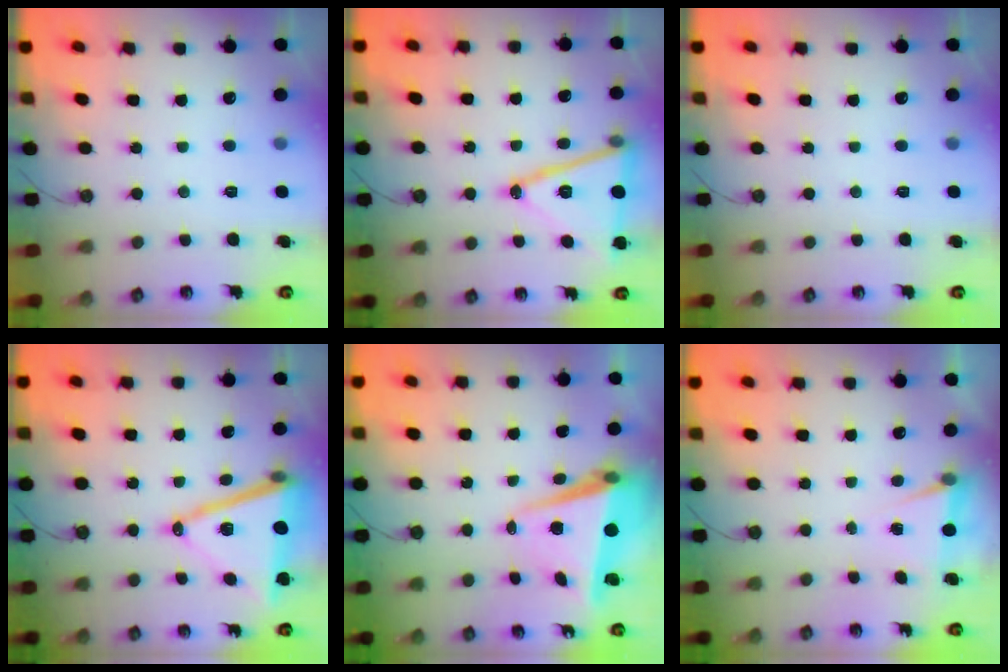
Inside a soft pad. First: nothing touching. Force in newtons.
{"total": 17.8, "press": 17.4, "slide": 3.5}
{"total": 0.0}
{"total": 15.1, "press": 14.6, "slide": 4.0}
{"total": 7.0, "press": 6.8, "slide": 1.9}
{"total": 4.8, "press": 1.7, "slide": 4.4}